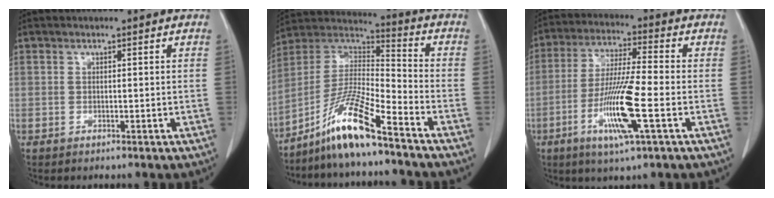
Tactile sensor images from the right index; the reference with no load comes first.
{"total": 12.3, "force": [-8.7, 0.2, 8.7], "torque": [-0.175, 0.001, -0.166]}
{"total": 12.4, "force": [-4.0, 0.3, 11.7], "torque": [-0.232, -0.018, -0.078]}